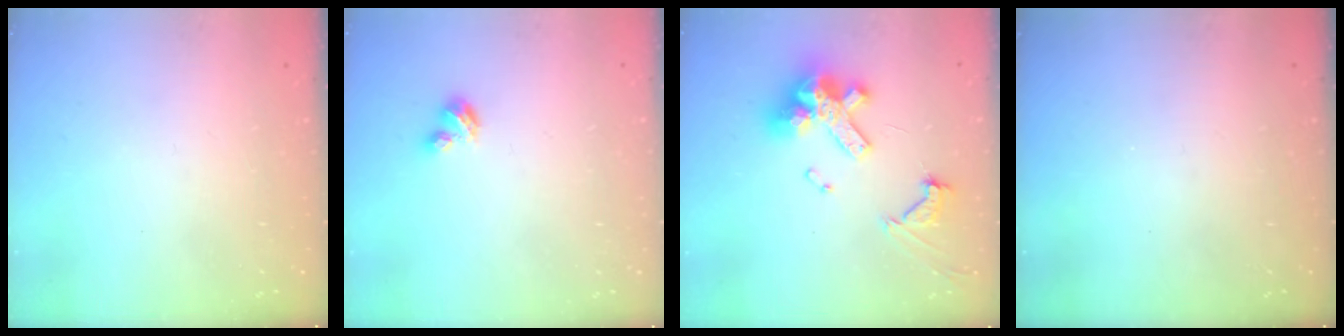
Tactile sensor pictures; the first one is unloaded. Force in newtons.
{"total": 3.9, "press": 3.9, "slide": 0.2}
{"total": 15.7, "press": 15.6, "slide": 1.9}
{"total": 0.0}